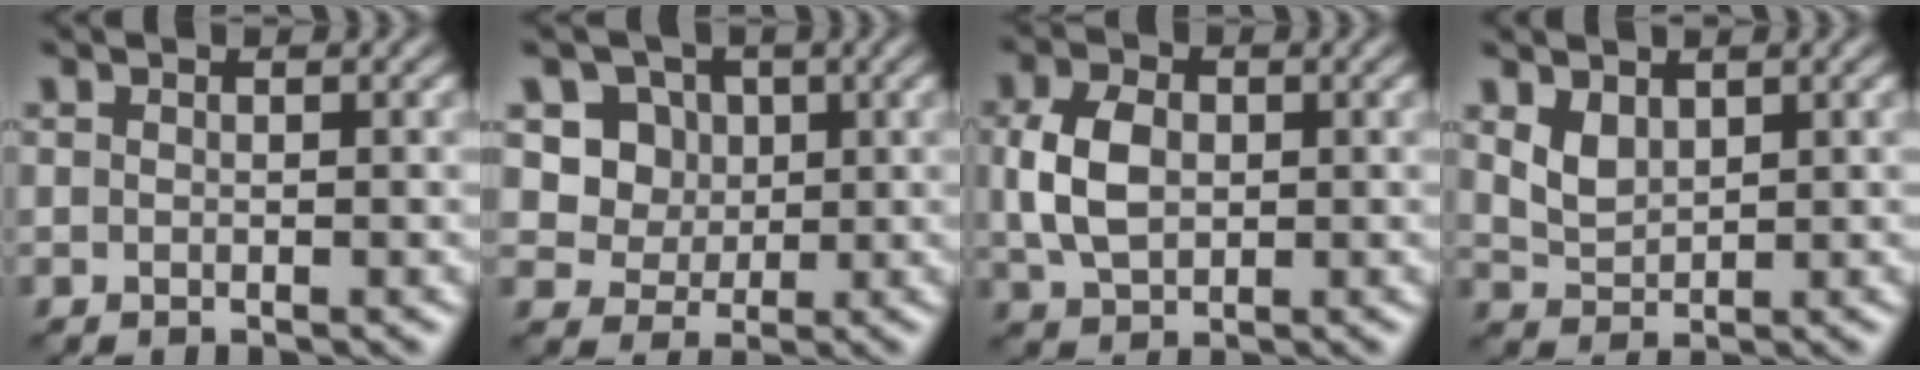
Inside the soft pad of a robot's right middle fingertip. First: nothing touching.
{"total": 4.9, "force": [1.7, 4.2, 1.8], "torque": [-0.043, -0.011, 0.042]}
{"total": 4.8, "force": [0.3, 3.4, 3.4], "torque": [-0.077, 0.002, 0.007]}
{"total": 2.2, "force": [1.3, 1.4, 1.2], "torque": [-0.030, -0.004, 0.033]}